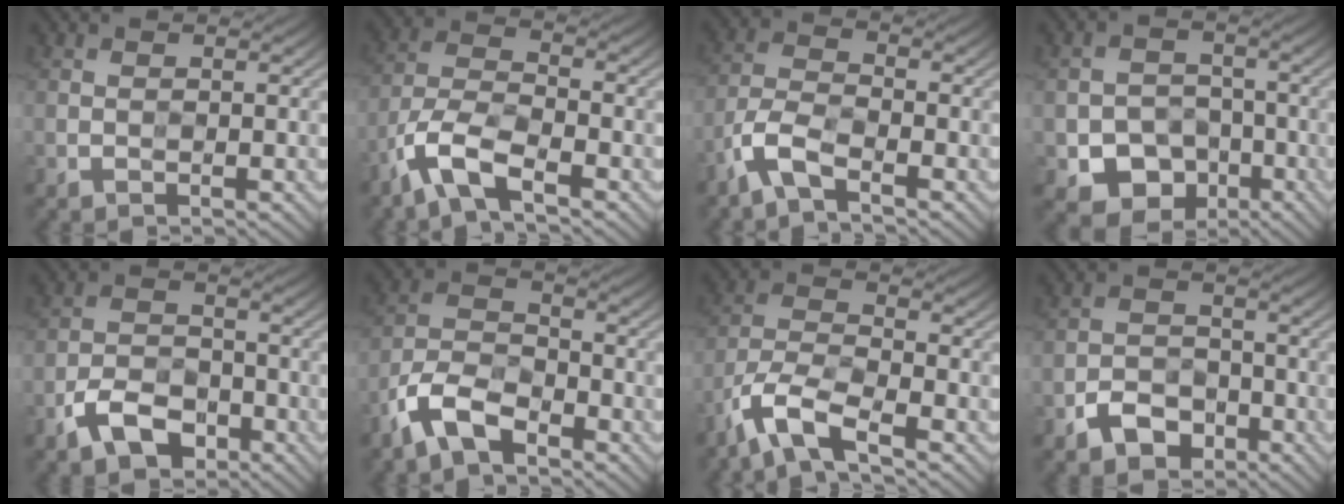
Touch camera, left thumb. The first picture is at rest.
{"total": 7.5, "force": [-4.9, 2.4, 5.2], "torque": [-0.113, 0.000, -0.113]}
{"total": 5.3, "force": [-3.5, 1.6, 3.5], "torque": [-0.084, -0.004, -0.089]}
{"total": 7.9, "force": [-3.7, 6.0, 3.6], "torque": [-0.063, -0.019, -0.066]}
{"total": 6.4, "force": [-3.9, 3.5, 3.6], "torque": [-0.070, -0.002, -0.086]}
{"total": 8.2, "force": [-5.4, 3.6, 5.0], "torque": [-0.101, -0.001, -0.126]}
{"total": 7.8, "force": [-5.5, 2.0, 5.1], "torque": [-0.111, -0.003, -0.124]}
{"total": 5.1, "force": [-3.1, 3.1, 2.4], "torque": [-0.046, -0.002, -0.067]}